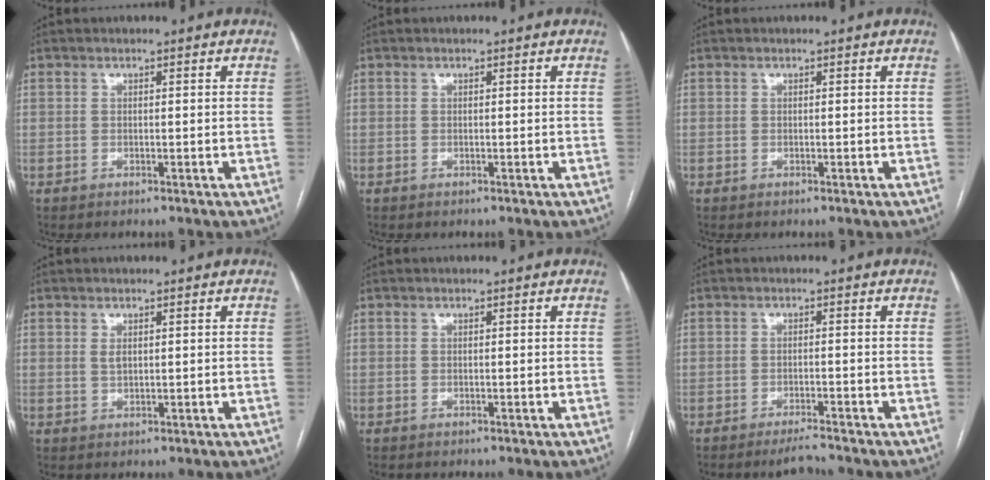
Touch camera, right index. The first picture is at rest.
{"total": 0.0}
{"total": 0.0}
{"total": 1.2, "force": [0.5, 0.6, 0.9], "torque": [-0.016, -0.004, 0.011]}
{"total": 0.0}
{"total": 2.5, "force": [-2.3, -0.1, 1.0], "torque": [-0.018, -0.009, -0.039]}